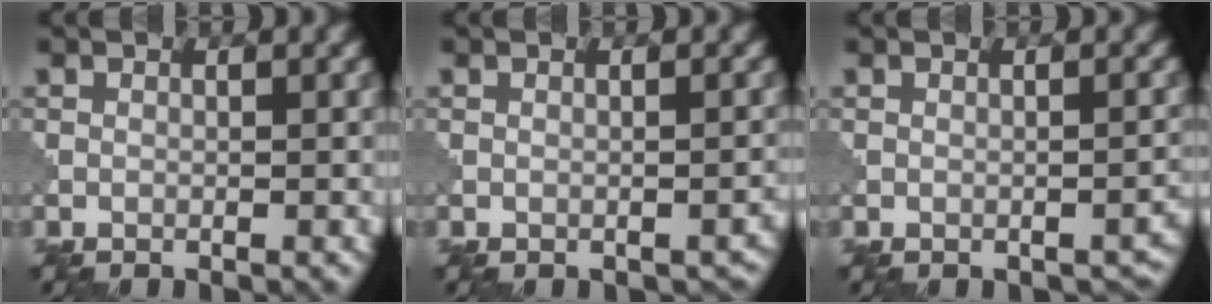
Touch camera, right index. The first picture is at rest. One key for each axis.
{"total": 0.8, "fx": -0.3, "fy": 0.6, "fz": 0.5, "tx": -0.010, "ty": -0.007, "tz": -0.002}
{"total": 1.2, "fx": -0.6, "fy": 0.7, "fz": 0.7, "tx": -0.011, "ty": -0.008, "tz": -0.004}